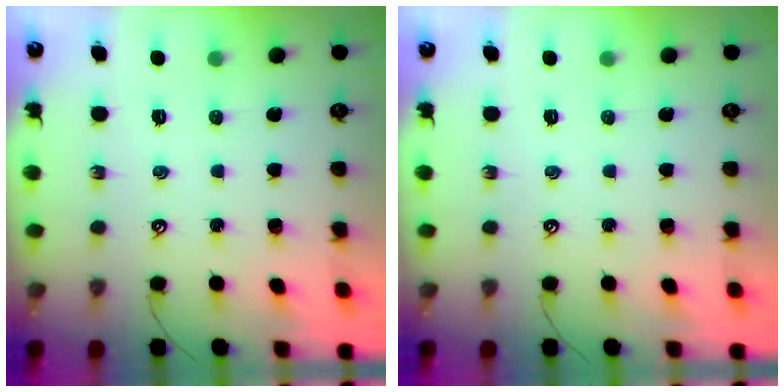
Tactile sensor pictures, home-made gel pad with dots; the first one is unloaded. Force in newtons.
{"total": 0.0}